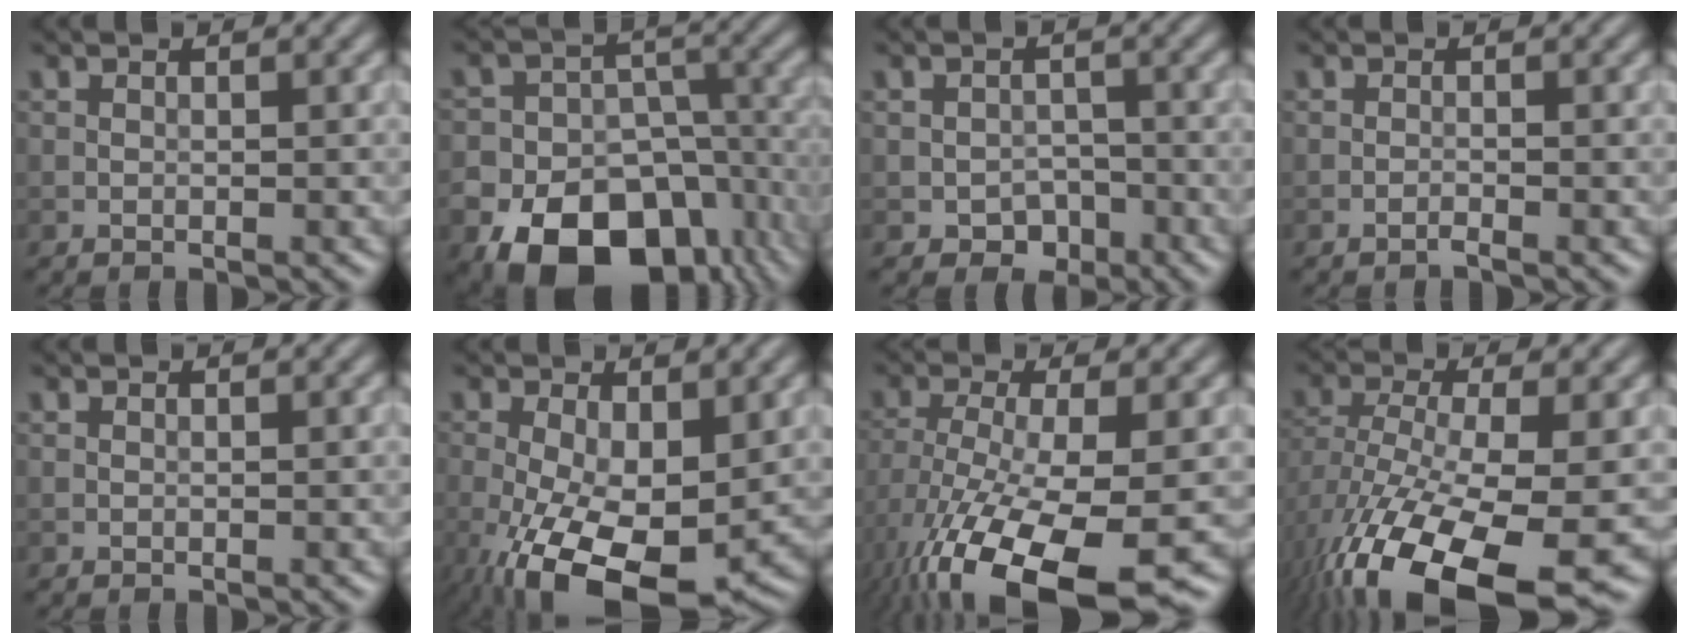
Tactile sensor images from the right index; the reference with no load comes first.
{"total": 18.7, "force": [-10.3, 13.7, 7.4], "torque": [-0.134, -0.056, -0.180]}
{"total": 2.4, "force": [-1.3, 1.8, 0.9], "torque": [-0.005, -0.001, -0.022]}
{"total": 0.7, "force": [-0.5, 0.0, 0.4], "torque": [-0.007, 0.002, -0.011]}
{"total": 0.0}
{"total": 10.9, "force": [-3.6, 5.0, 9.1], "torque": [-0.172, -0.027, -0.052]}
{"total": 14.4, "force": [-8.0, 4.4, 11.2], "torque": [-0.230, -0.037, -0.131]}
{"total": 16.4, "force": [-8.4, 6.5, 12.6], "torque": [-0.257, -0.037, -0.126]}